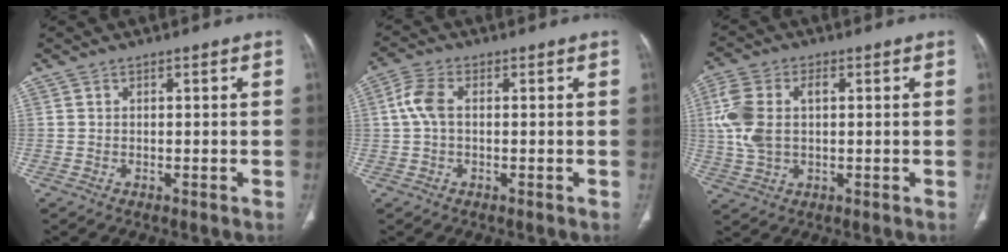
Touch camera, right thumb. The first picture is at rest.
{"total": 4.9, "force": [0.4, 2.8, 4.0], "torque": [-0.100, 0.015, 0.005]}
{"total": 10.2, "force": [1.3, 6.3, 8.0], "torque": [-0.193, 0.016, 0.029]}